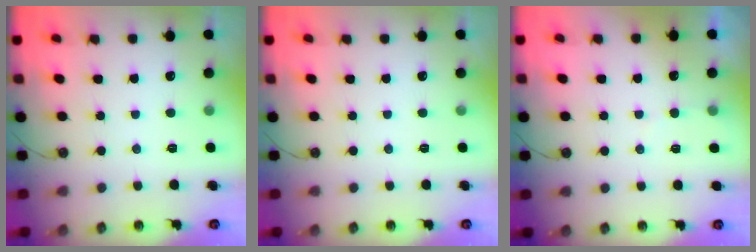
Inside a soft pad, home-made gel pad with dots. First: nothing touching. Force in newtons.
{"total": 0.0}
{"total": 2.6, "press": 2.6, "slide": 0.3}